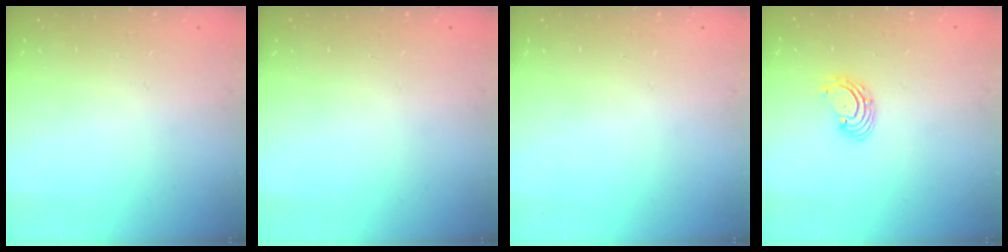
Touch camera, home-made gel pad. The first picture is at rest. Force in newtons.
{"total": 0.0}
{"total": 0.0}
{"total": 2.9, "press": 2.9, "slide": 0.1}